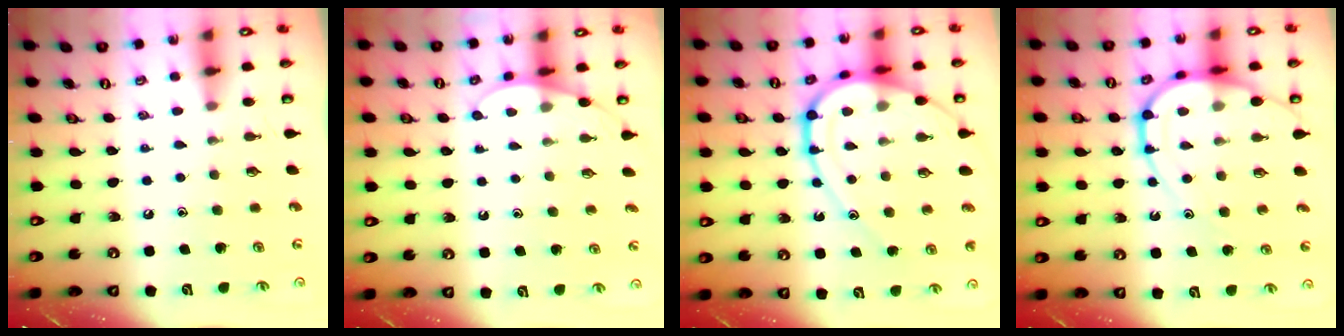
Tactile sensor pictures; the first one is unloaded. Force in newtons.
{"total": 4.6, "press": 4.5, "slide": 0.4}
{"total": 17.2, "press": 17.1, "slide": 1.6}
{"total": 12.2, "press": 12.2, "slide": 1.1}